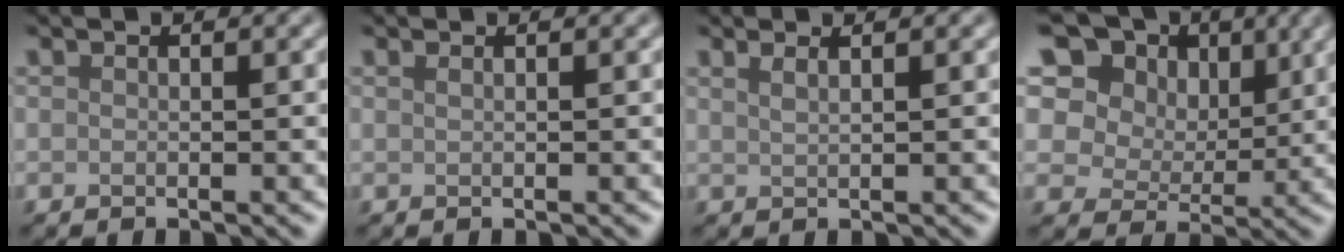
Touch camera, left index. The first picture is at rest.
{"total": 0.8, "force": [0.4, 0.4, 0.5], "torque": [-0.005, 0.000, 0.003]}
{"total": 1.9, "force": [1.2, 0.8, 1.2], "torque": [-0.008, 0.001, 0.005]}
{"total": 16.6, "force": [9.1, 11.4, 8.0], "torque": [-0.195, 0.045, 0.182]}